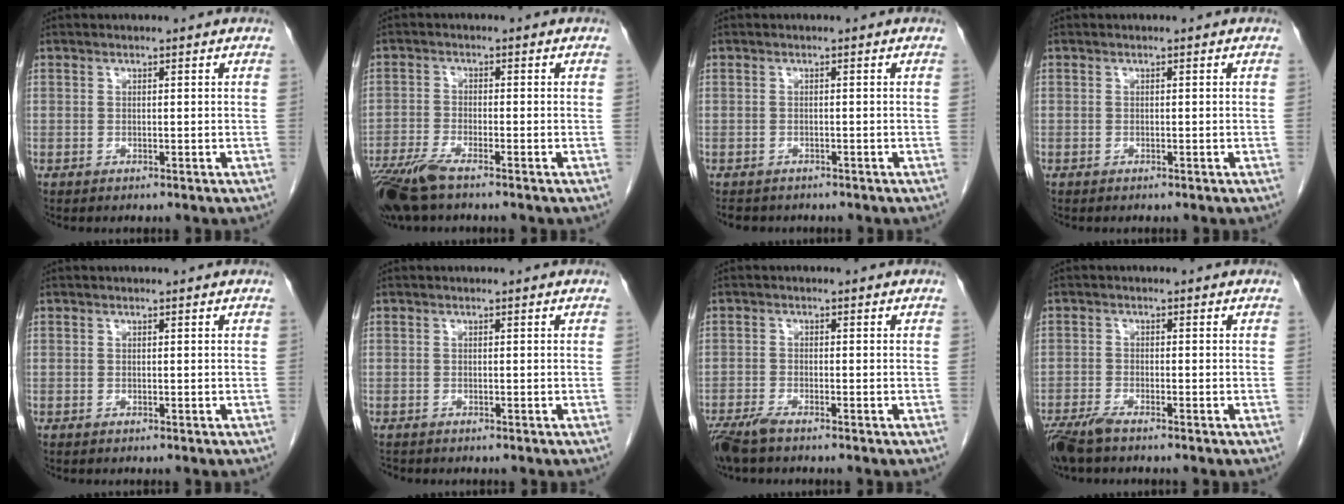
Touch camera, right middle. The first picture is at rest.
{"total": 7.2, "force": [-5.4, 1.2, 4.7], "torque": [-0.094, -0.017, -0.103]}
{"total": 3.5, "force": [-2.9, 1.7, 0.8], "torque": [-0.015, -0.003, -0.036]}
{"total": 0.0}
{"total": 0.0}
{"total": 0.5, "force": [-0.5, 0.2, 0.0], "torque": [-0.007, -0.003, -0.011]}
{"total": 3.8, "force": [-3.0, 0.6, 2.3], "torque": [-0.047, -0.009, -0.058]}
{"total": 4.2, "force": [-3.3, 0.6, 2.5], "torque": [-0.051, -0.010, -0.064]}